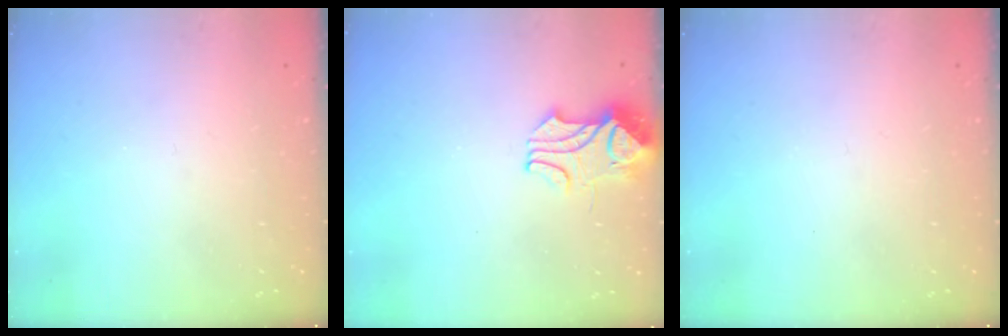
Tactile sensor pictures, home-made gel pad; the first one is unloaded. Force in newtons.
{"total": 2.0, "press": 1.8, "slide": 0.8}
{"total": 0.0}